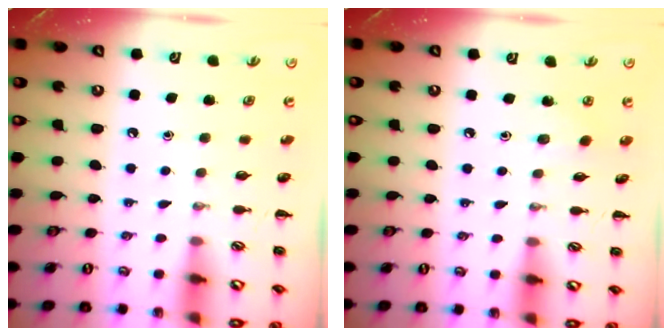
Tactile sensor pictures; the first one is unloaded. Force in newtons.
{"total": 2.8, "press": 2.6, "slide": 0.9}